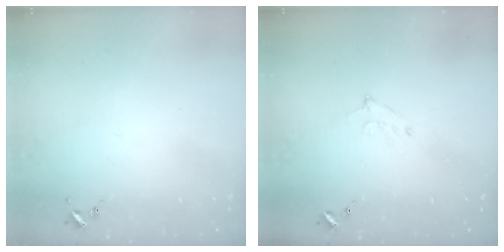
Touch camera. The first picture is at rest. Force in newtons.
{"total": 5.2, "press": 5.2, "slide": 0.3}